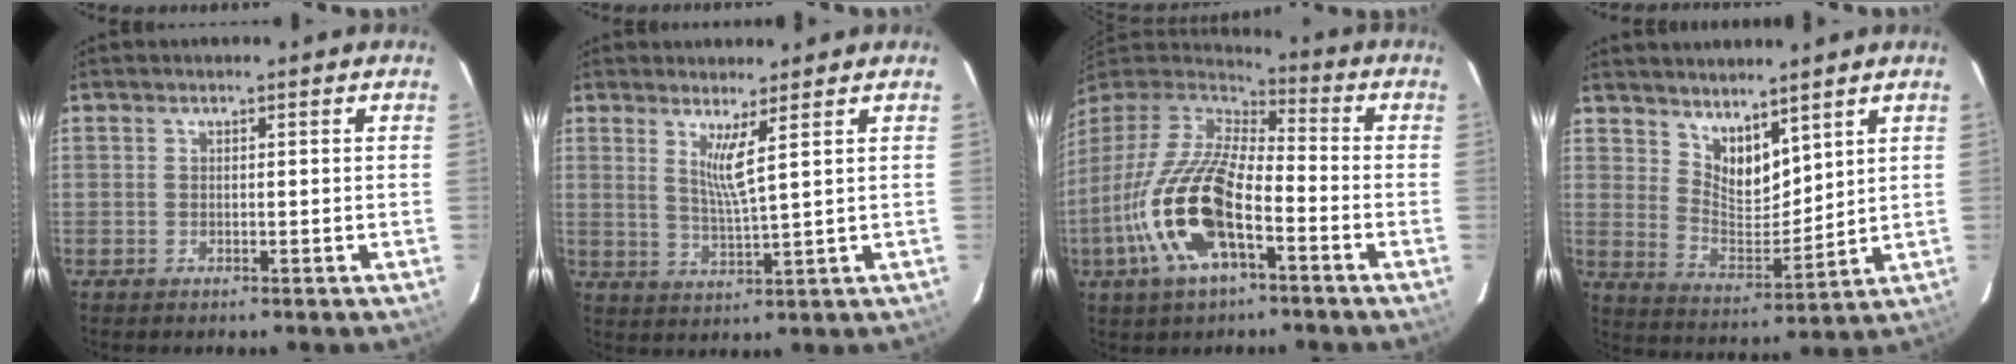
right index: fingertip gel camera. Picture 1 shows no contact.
{"total": 4.6, "force": [2.4, -0.7, 3.8], "torque": [-0.074, -0.016, 0.042]}
{"total": 19.3, "force": [-7.5, 7.5, 16.2], "torque": [-0.336, -0.024, -0.152]}
{"total": 8.5, "force": [6.4, 3.8, 4.0], "torque": [-0.060, -0.006, 0.126]}